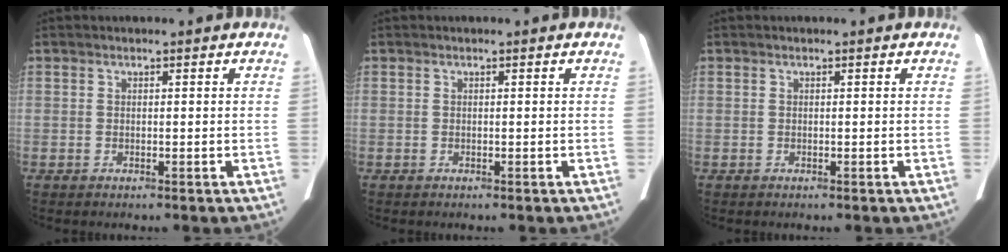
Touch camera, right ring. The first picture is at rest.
{"total": 0.0}
{"total": 0.0}